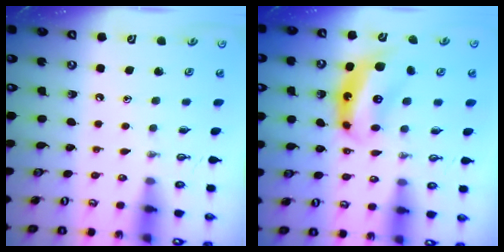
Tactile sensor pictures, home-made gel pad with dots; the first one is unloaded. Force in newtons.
{"total": 7.9, "press": 7.9, "slide": 0.5}